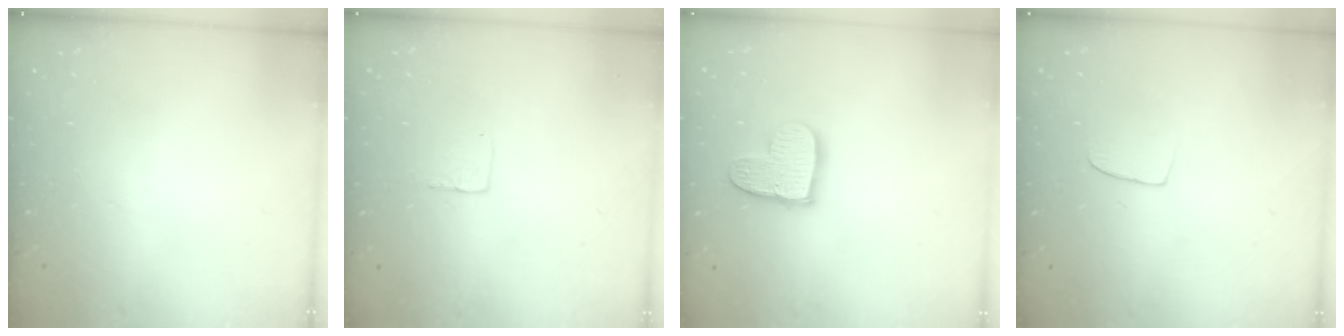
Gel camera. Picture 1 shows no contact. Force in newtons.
{"total": 2.7, "press": 2.7, "slide": 0.1}
{"total": 12.1, "press": 12.0, "slide": 0.9}
{"total": 5.8, "press": 5.8, "slide": 0.4}